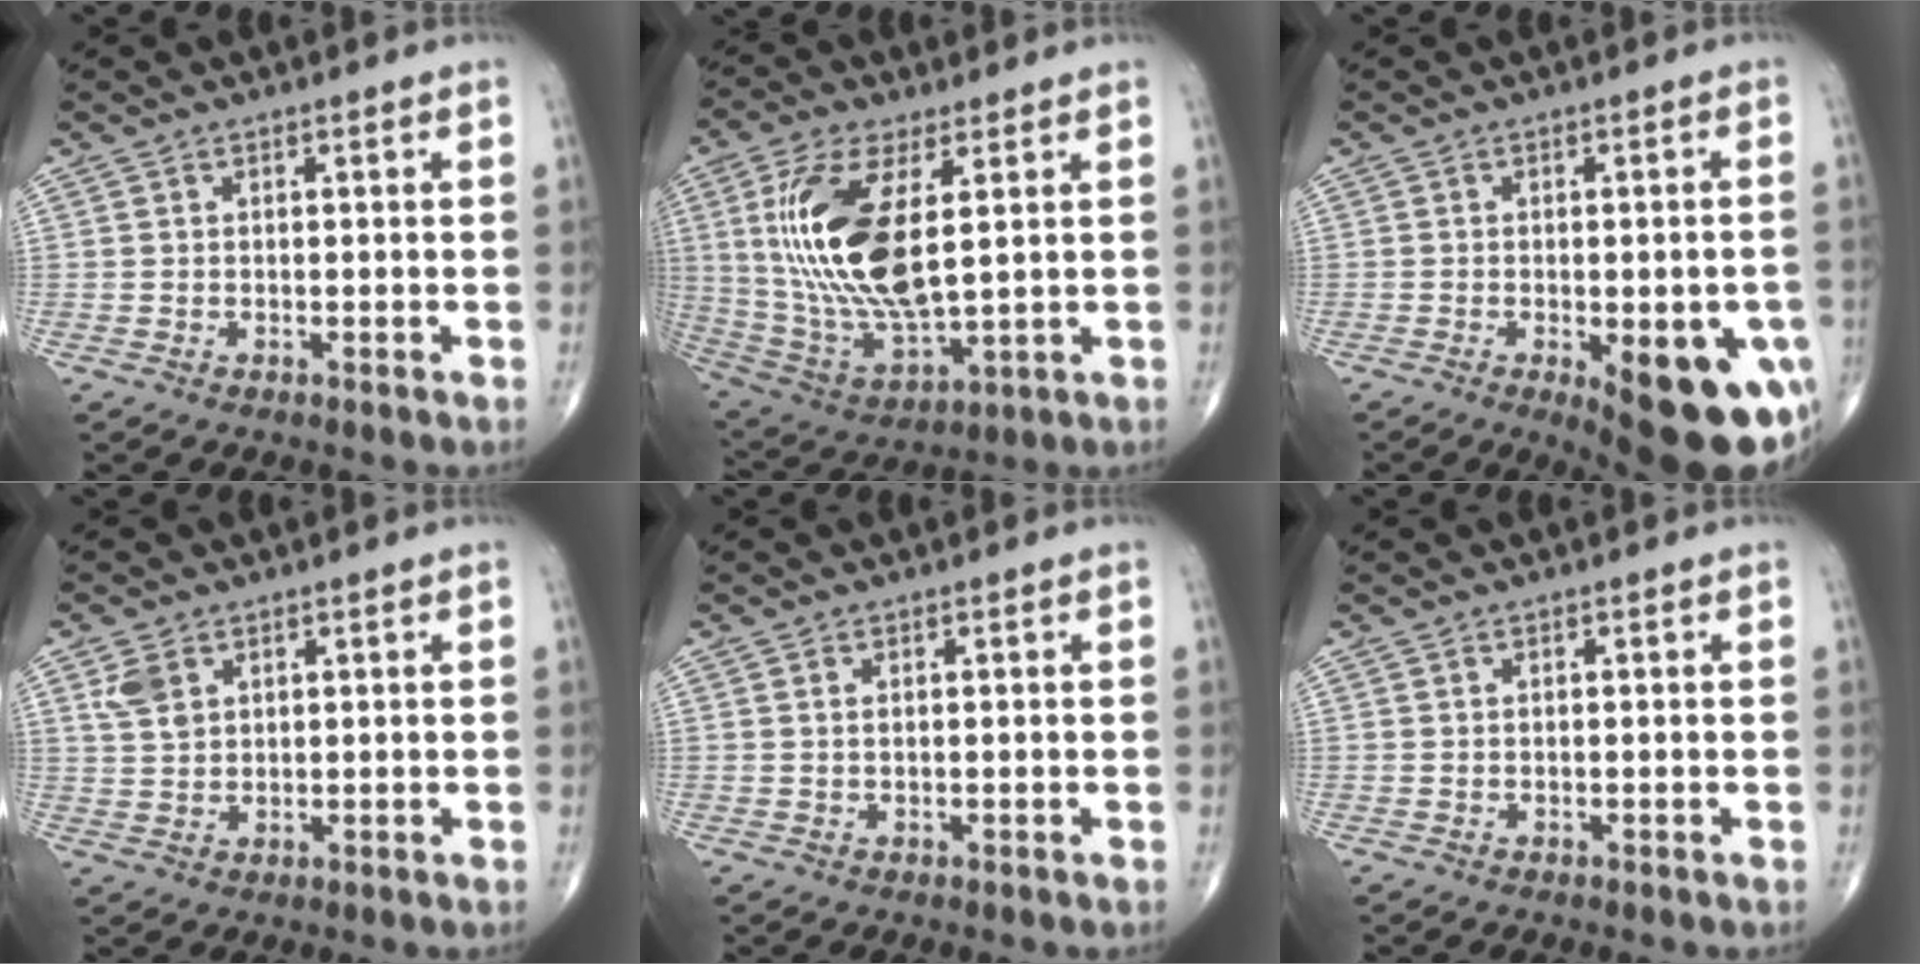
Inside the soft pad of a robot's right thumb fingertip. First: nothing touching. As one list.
[{"total": 19.3, "force": [3.8, 7.9, 17.2], "torque": [-0.359, -0.023, 0.083]}, {"total": 18.0, "force": [-6.8, 7.0, 15.2], "torque": [-0.127, 0.001, -0.069]}, {"total": 4.1, "force": [2.0, 2.7, 2.4], "torque": [-0.042, -0.002, 0.046]}, {"total": 0.6, "force": [0.2, 0.2, 0.5], "torque": [-0.013, 0.005, 0.006]}, {"total": 0.0}]